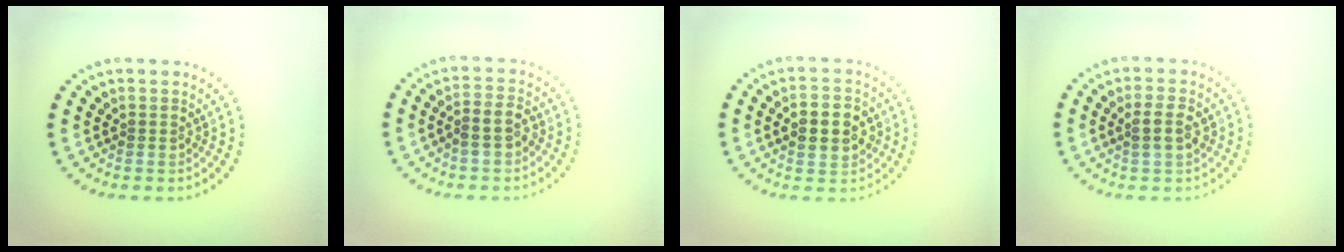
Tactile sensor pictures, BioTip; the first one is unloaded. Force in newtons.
{"total": 2.4, "press": 2.3, "slide": 0.9}
{"total": 4.6, "press": 4.6, "slide": 0.2}
{"total": 1.9, "press": 1.8, "slide": 0.2}